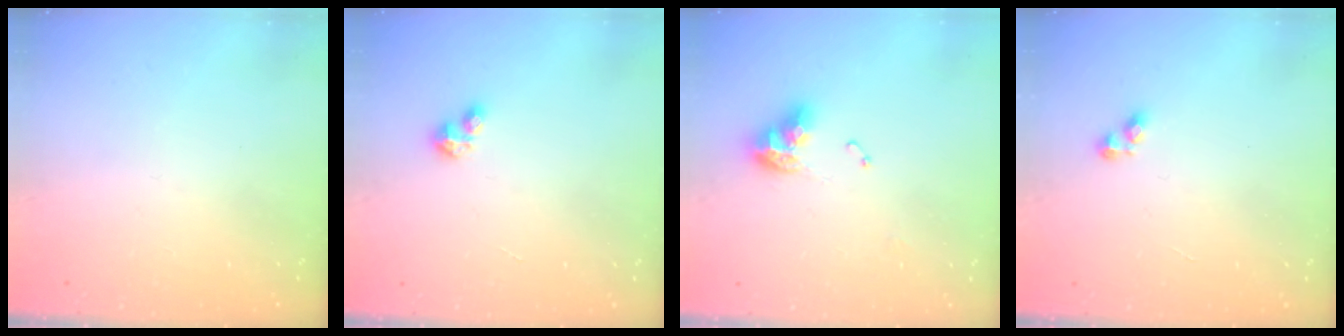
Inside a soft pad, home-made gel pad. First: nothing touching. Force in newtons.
{"total": 2.9, "press": 2.9, "slide": 0.4}
{"total": 12.7, "press": 12.6, "slide": 1.3}
{"total": 1.8, "press": 1.7, "slide": 0.3}